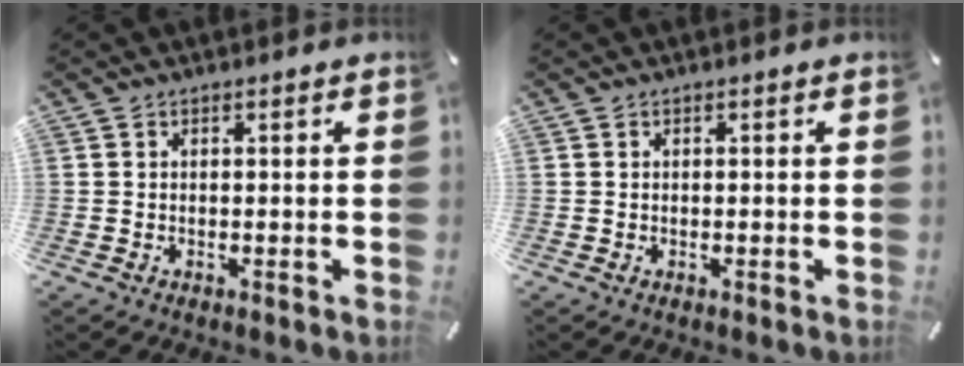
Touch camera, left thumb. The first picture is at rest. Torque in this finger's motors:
{"motor_torque": [0.01, 0.01, 0.00, 0.00, 0.00]}